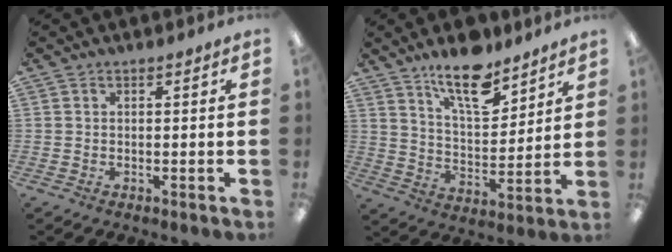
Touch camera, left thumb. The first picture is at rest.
{"total": 14.0, "force": [10.7, 5.1, 7.4], "torque": [-0.116, -0.062, 0.186]}